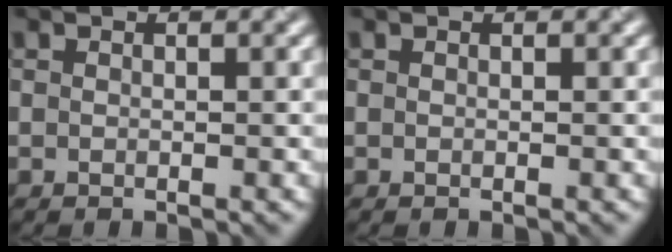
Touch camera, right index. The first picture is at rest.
{"total": 0.0}